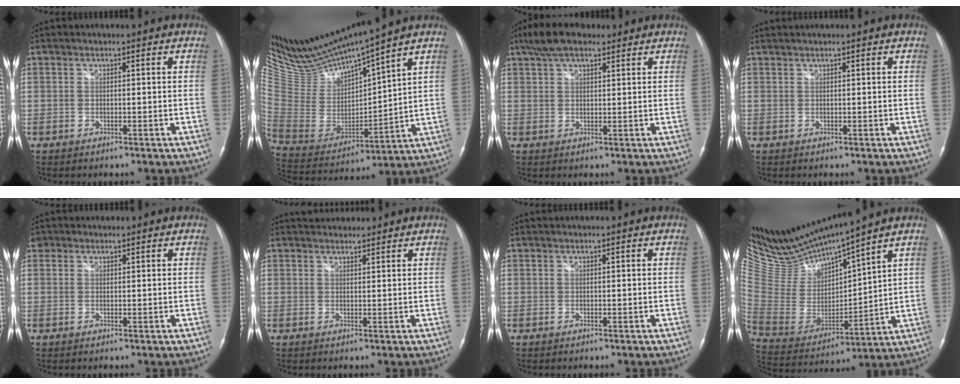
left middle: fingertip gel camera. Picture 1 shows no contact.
{"total": 15.6, "force": [14.5, -0.6, 5.7], "torque": [-0.124, -0.021, 0.295]}
{"total": 7.0, "force": [5.0, 2.7, 4.1], "torque": [-0.085, 0.021, 0.088]}
{"total": 0.7, "force": [0.6, -0.1, 0.1], "torque": [-0.006, 0.009, 0.018]}
{"total": 1.6, "force": [1.0, 1.3, 0.0], "torque": [0.006, 0.006, 0.012]}
{"total": 3.3, "force": [3.2, 0.9, 0.6], "torque": [-0.013, 0.022, 0.051]}
{"total": 0.0}
{"total": 15.4, "force": [14.6, -0.5, 4.7], "torque": [-0.107, -0.025, 0.302]}